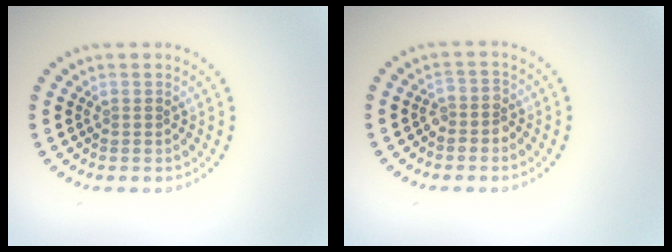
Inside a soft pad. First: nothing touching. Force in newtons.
{"total": 1.7, "press": 1.4, "slide": 0.9}